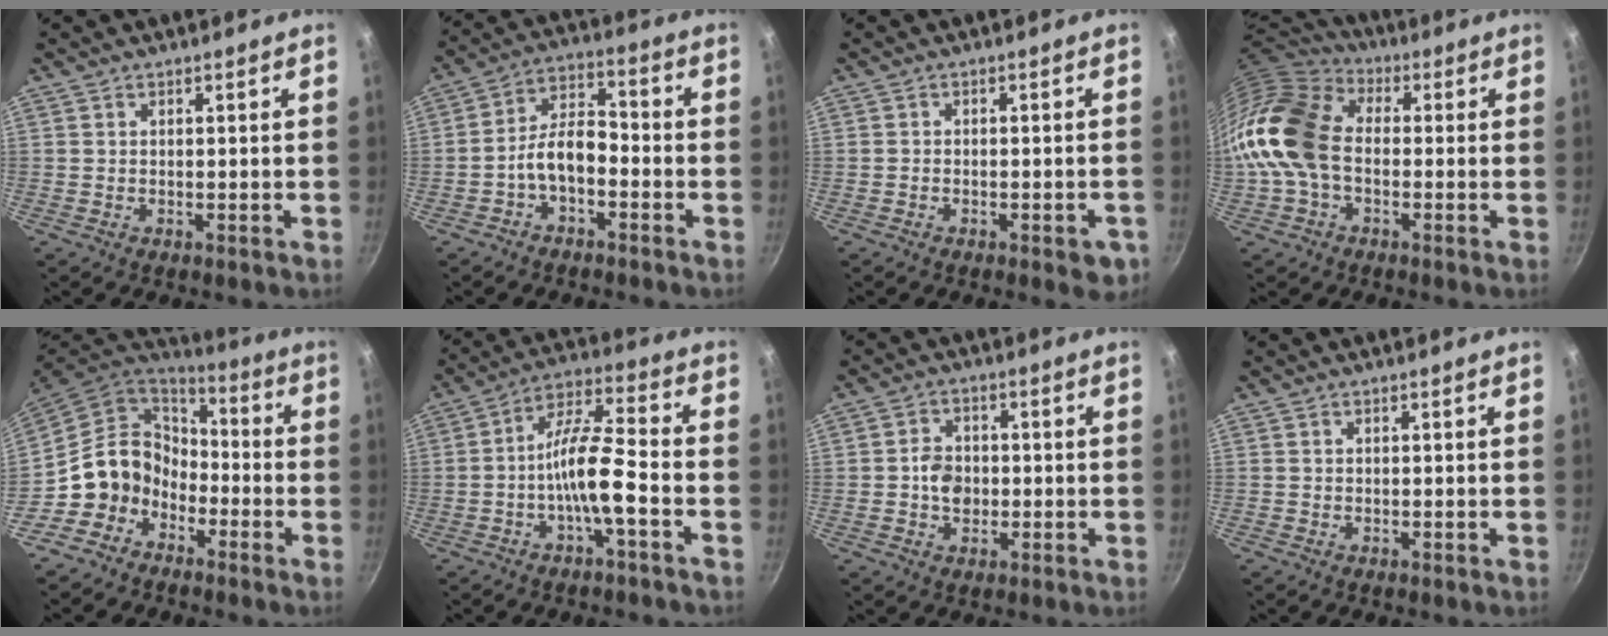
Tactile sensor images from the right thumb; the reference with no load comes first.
{"total": 7.9, "force": [-3.2, 4.2, 5.8], "torque": [-0.092, 0.049, -0.065]}
{"total": 4.2, "force": [-2.0, 1.8, 3.2], "torque": [-0.031, 0.009, -0.021]}
{"total": 16.2, "force": [-1.4, 11.4, 11.4], "torque": [-0.205, 0.036, -0.045]}
{"total": 11.7, "force": [-4.9, 9.8, 4.1], "torque": [-0.033, 0.064, -0.108]}
{"total": 10.7, "force": [-3.6, 2.3, 9.9], "torque": [-0.179, 0.044, -0.071]}
{"total": 5.2, "force": [-0.6, 4.1, 3.1], "torque": [-0.031, 0.008, -0.014]}
{"total": 0.0}